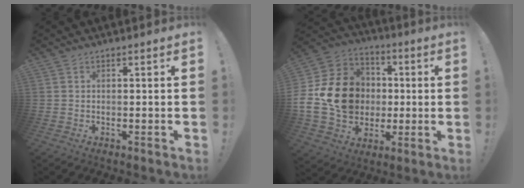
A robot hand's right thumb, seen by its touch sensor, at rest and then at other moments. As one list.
[{"total": 19.2, "force": [-0.2, 16.2, 10.3], "torque": [-0.158, 0.015, 0.018]}]